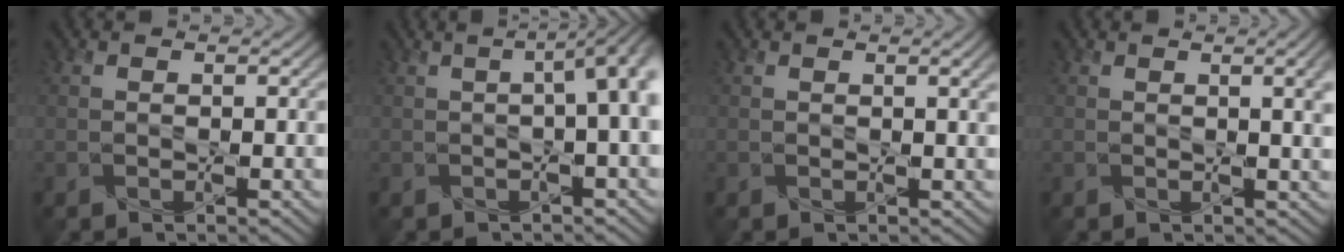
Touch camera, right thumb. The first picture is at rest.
{"total": 7.6, "force": [0.0, 2.3, 7.2], "torque": [-0.104, 0.007, -0.006]}
{"total": 2.1, "force": [0.8, 0.5, 1.9], "torque": [-0.029, 0.004, 0.015]}
{"total": 4.0, "force": [1.0, 1.0, 3.7], "torque": [-0.047, 0.005, 0.020]}